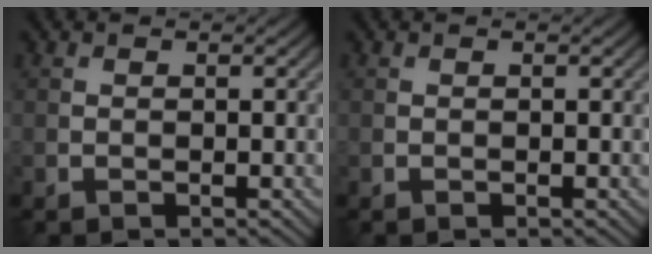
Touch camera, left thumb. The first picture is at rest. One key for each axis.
{"total": 0.0}